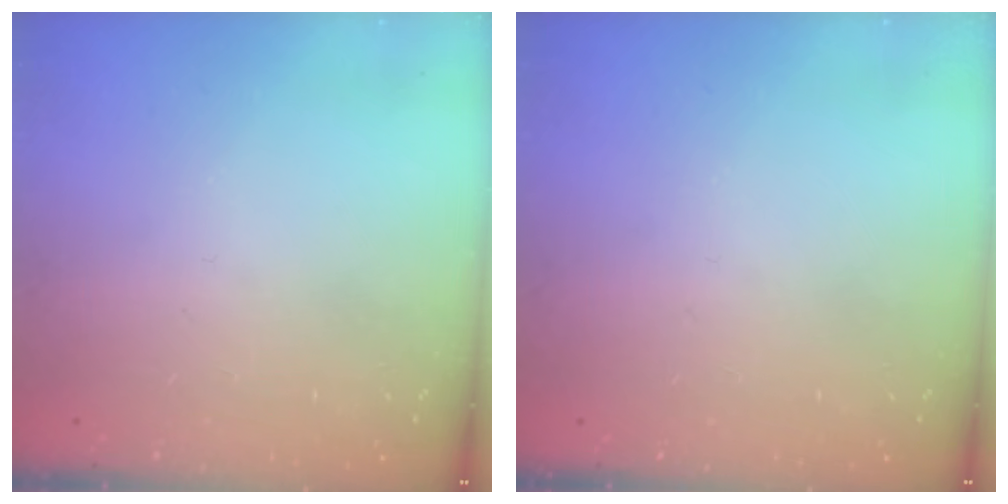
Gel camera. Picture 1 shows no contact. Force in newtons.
{"total": 0.0}